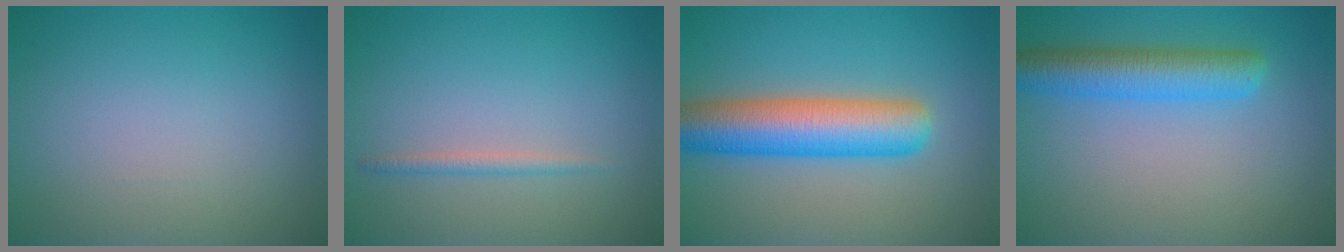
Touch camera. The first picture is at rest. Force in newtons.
{"total": 1.1, "press": 1.1, "slide": 0.0}
{"total": 7.7, "press": 7.7, "slide": 0.2}
{"total": 5.0, "press": 5.0, "slide": 0.3}